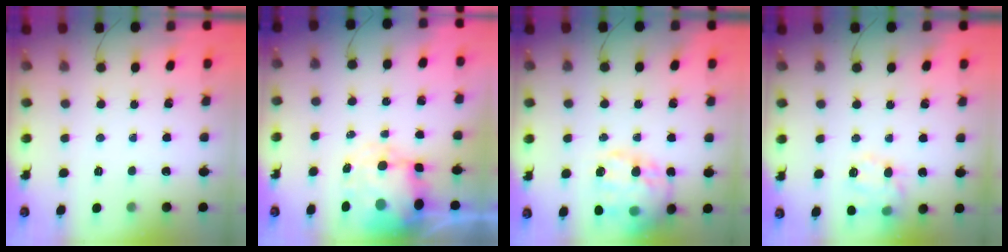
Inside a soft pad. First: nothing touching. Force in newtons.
{"total": 7.4, "press": 7.0, "slide": 2.5}
{"total": 23.1, "press": 22.8, "slide": 3.7}
{"total": 14.2, "press": 14.1, "slide": 1.7}